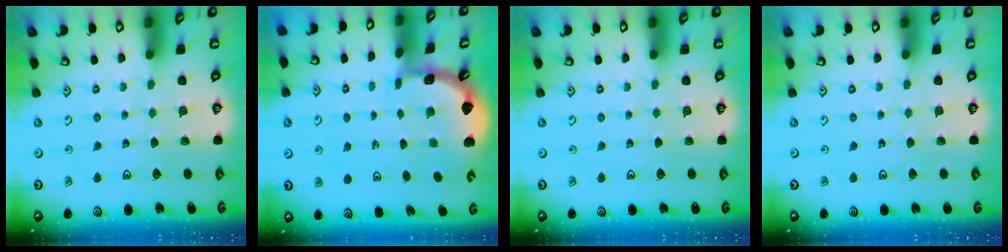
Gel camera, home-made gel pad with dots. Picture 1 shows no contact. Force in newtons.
{"total": 1.6, "press": 1.6, "slide": 0.1}
{"total": 0.0}
{"total": 0.0}